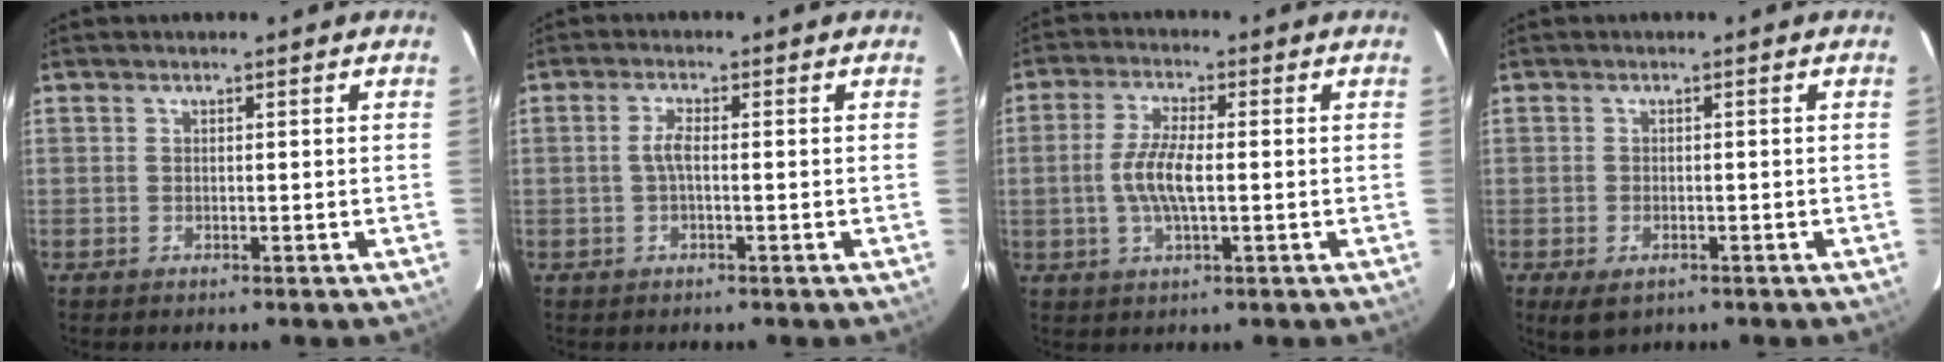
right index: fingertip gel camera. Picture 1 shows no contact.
{"total": 2.3, "force": [-0.3, 0.5, 2.2], "torque": [-0.047, 0.005, -0.006]}
{"total": 7.3, "force": [-0.6, 2.3, 6.9], "torque": [-0.141, 0.002, -0.012]}
{"total": 3.8, "force": [-2.0, 2.3, 2.2], "torque": [-0.043, -0.015, -0.030]}